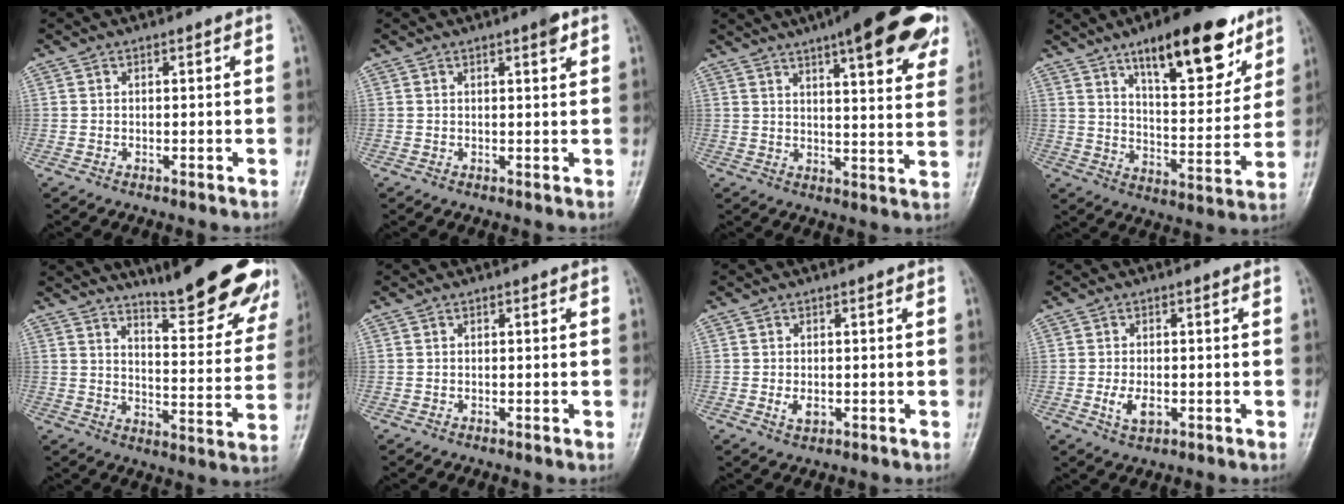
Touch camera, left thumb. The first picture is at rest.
{"total": 2.1, "force": [1.2, 0.3, 1.7], "torque": [-0.022, -0.005, 0.016]}
{"total": 21.4, "force": [12.8, 5.5, 16.2], "torque": [-0.191, -0.023, 0.155]}
{"total": 18.5, "force": [11.5, 6.6, 13.0], "torque": [-0.150, -0.057, 0.181]}
{"total": 20.5, "force": [15.8, 3.9, 12.3], "torque": [-0.131, -0.103, 0.210]}
{"total": 0.0}
{"total": 2.3, "force": [-0.2, 1.4, 1.8], "torque": [-0.028, -0.004, -0.002]}
{"total": 3.7, "force": [-0.9, 2.1, 2.9], "torque": [-0.053, -0.004, -0.014]}